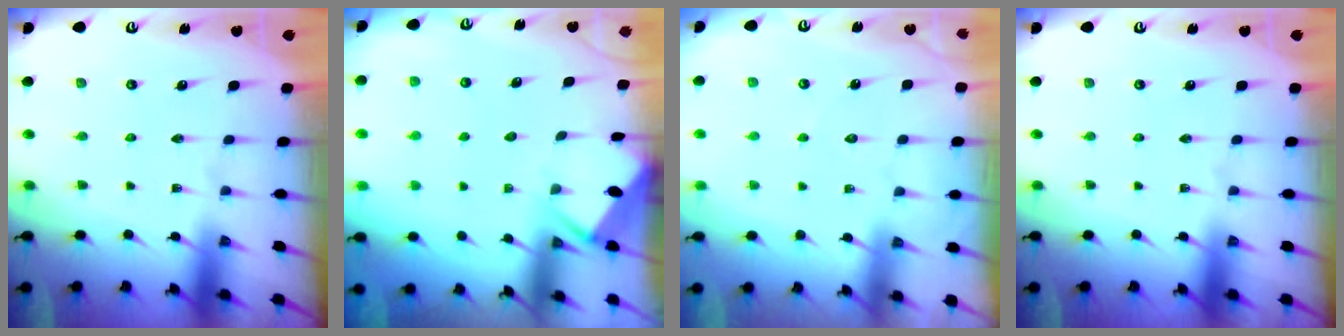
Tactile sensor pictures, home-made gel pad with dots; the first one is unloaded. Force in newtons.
{"total": 4.2, "press": 4.2, "slide": 0.2}
{"total": 4.0, "press": 3.9, "slide": 0.6}
{"total": 0.0}